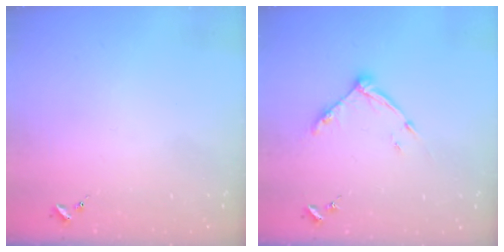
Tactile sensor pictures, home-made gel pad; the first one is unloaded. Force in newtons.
{"total": 9.0, "press": 9.0, "slide": 0.7}